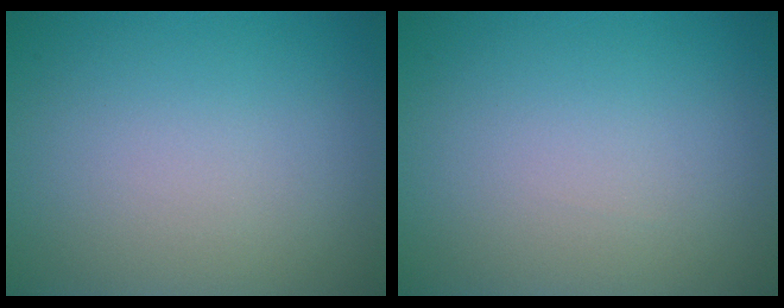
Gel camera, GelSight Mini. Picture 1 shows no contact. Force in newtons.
{"total": 0.0}